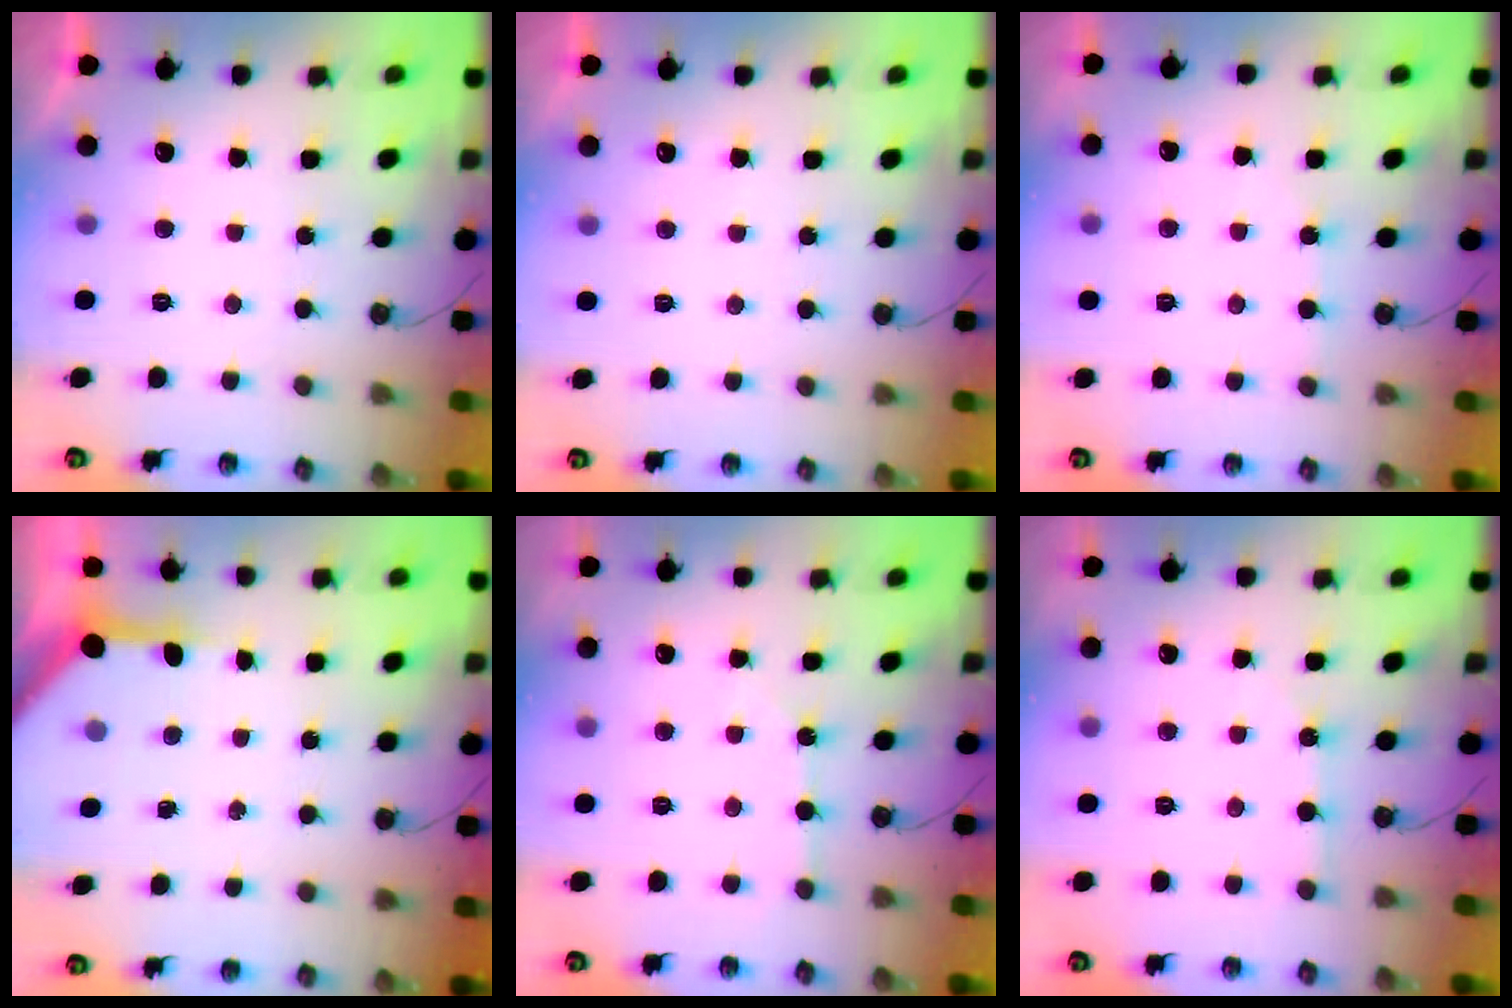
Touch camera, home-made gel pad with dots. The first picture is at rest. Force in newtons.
{"total": 2.9, "press": 2.9, "slide": 0.5}
{"total": 2.9, "press": 2.9, "slide": 0.5}
{"total": 5.2, "press": 5.2, "slide": 0.2}
{"total": 3.0, "press": 3.0, "slide": 0.3}
{"total": 2.4, "press": 2.4, "slide": 0.1}